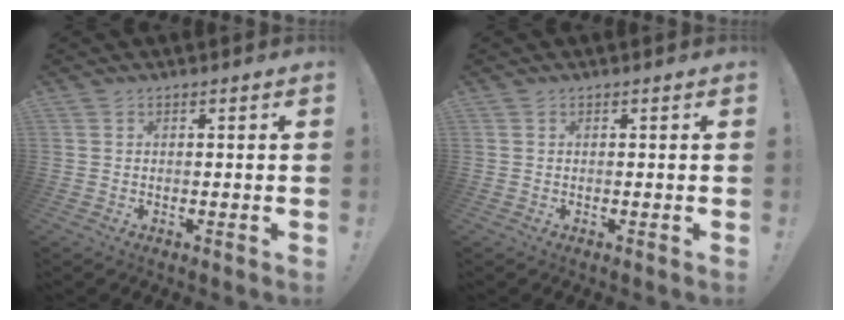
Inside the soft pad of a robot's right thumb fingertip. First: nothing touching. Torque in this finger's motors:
{"motor_torque": [-0.01, -0.01, 0.00, 0.00, 0.00]}